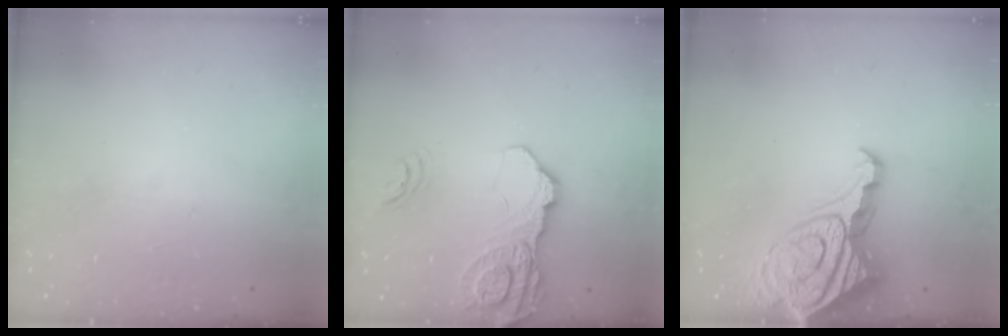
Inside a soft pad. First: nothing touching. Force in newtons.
{"total": 14.5, "press": 14.4, "slide": 1.7}
{"total": 18.5, "press": 18.4, "slide": 1.8}